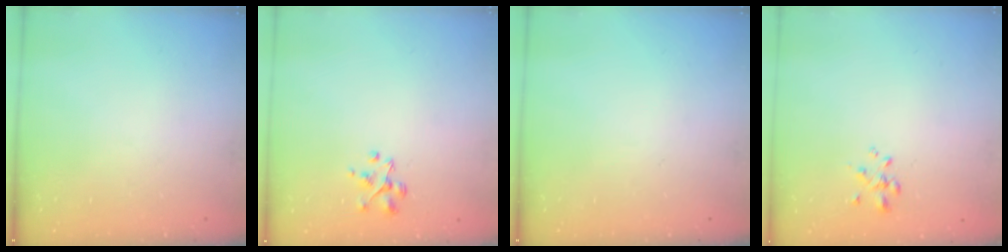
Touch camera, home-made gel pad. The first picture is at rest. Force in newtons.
{"total": 2.6, "press": 2.6, "slide": 0.5}
{"total": 0.0}
{"total": 0.6, "press": 0.5, "slide": 0.3}